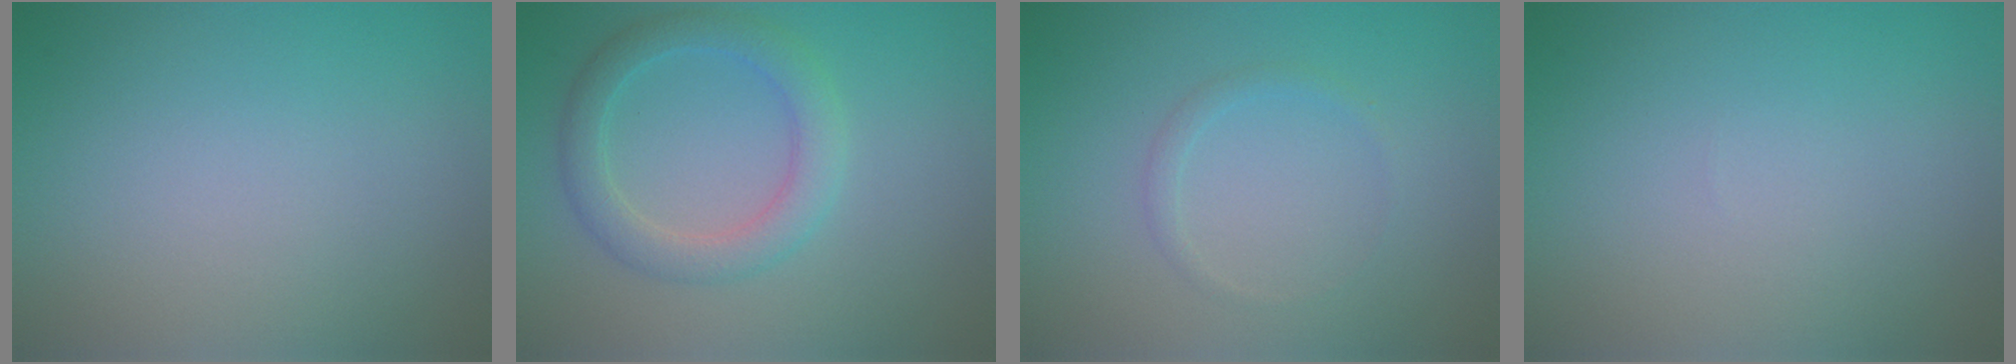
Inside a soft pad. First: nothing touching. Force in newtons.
{"total": 2.2, "press": 2.2, "slide": 0.3}
{"total": 0.9, "press": 0.9, "slide": 0.0}
{"total": 0.0}